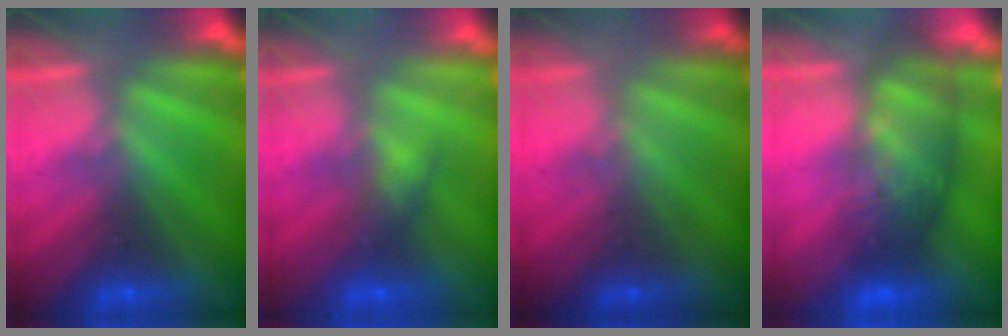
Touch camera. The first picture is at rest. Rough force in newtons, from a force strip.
{"total": 2.9}
{"total": 1.7}
{"total": 7.4}